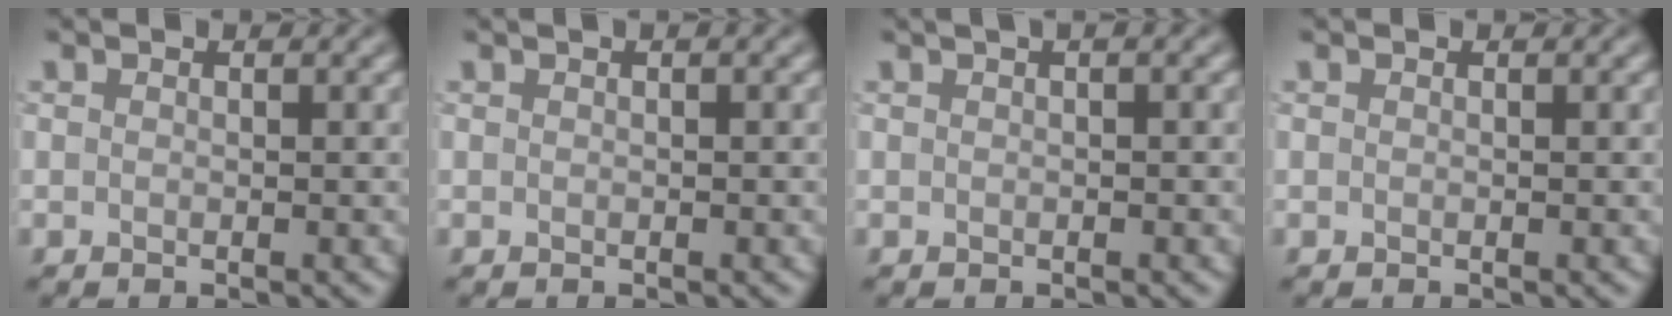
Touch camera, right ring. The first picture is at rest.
{"total": 0.6, "force": [0.3, 0.1, 0.6], "torque": [-0.009, 0.006, 0.005]}
{"total": 1.6, "force": [0.8, 0.4, 1.4], "torque": [-0.022, 0.002, 0.008]}
{"total": 0.0}